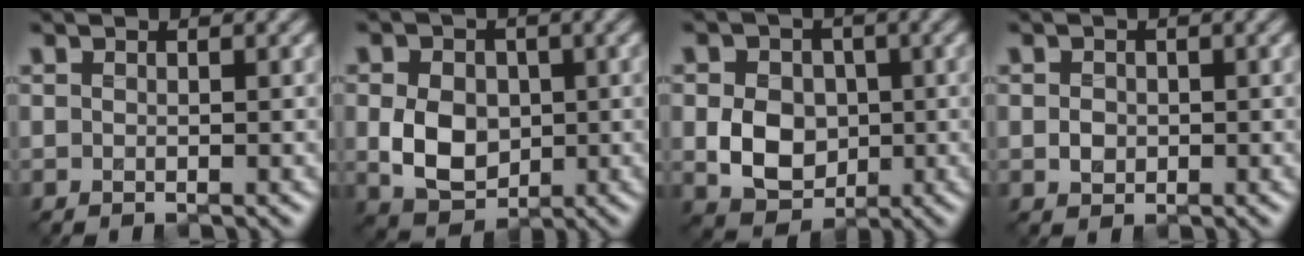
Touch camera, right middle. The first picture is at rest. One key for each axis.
{"total": 5.3, "fx": -0.4, "fy": 4.1, "fz": 3.4, "tx": -0.065, "ty": -0.006, "tz": -0.007}
{"total": 5.6, "fx": -0.5, "fy": 4.5, "fz": 3.3, "tx": -0.061, "ty": -0.004, "tz": -0.011}
{"total": 1.2, "fx": -0.2, "fy": 1.1, "fz": 0.4, "tx": -0.008, "ty": -0.003, "tz": -0.004}